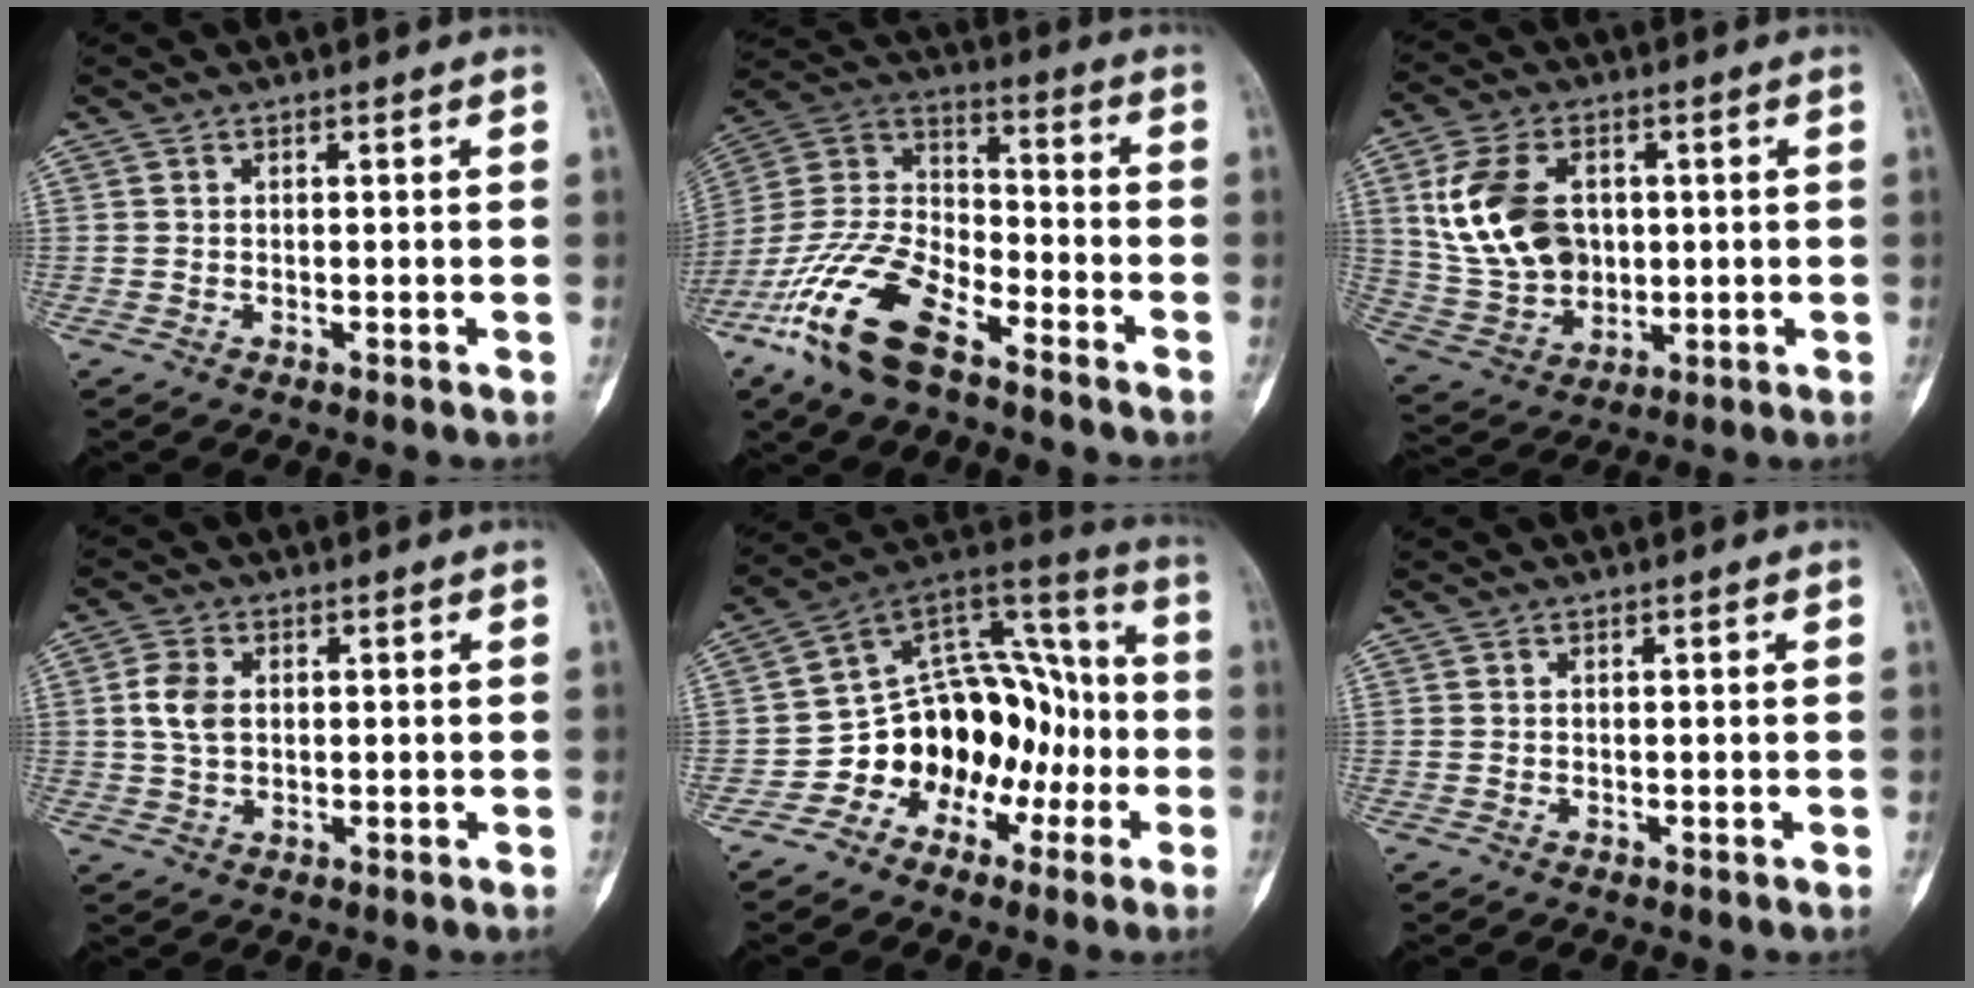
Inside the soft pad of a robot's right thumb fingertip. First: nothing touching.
{"total": 18.8, "force": [-11.5, 7.8, 12.6], "torque": [-0.256, 0.053, -0.224]}
{"total": 15.1, "force": [2.9, 10.7, 10.3], "torque": [-0.177, -0.003, 0.066]}
{"total": 5.3, "force": [0.8, 3.6, 3.8], "torque": [-0.077, 0.002, 0.015]}
{"total": 17.6, "force": [-5.7, 13.3, 10.0], "torque": [-0.082, 0.107, -0.095]}
{"total": 0.0}